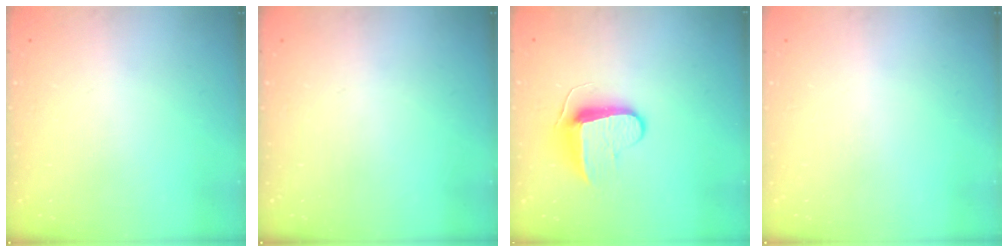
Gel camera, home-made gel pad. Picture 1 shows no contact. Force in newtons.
{"total": 0.0}
{"total": 8.6, "press": 8.6, "slide": 0.5}
{"total": 0.0}